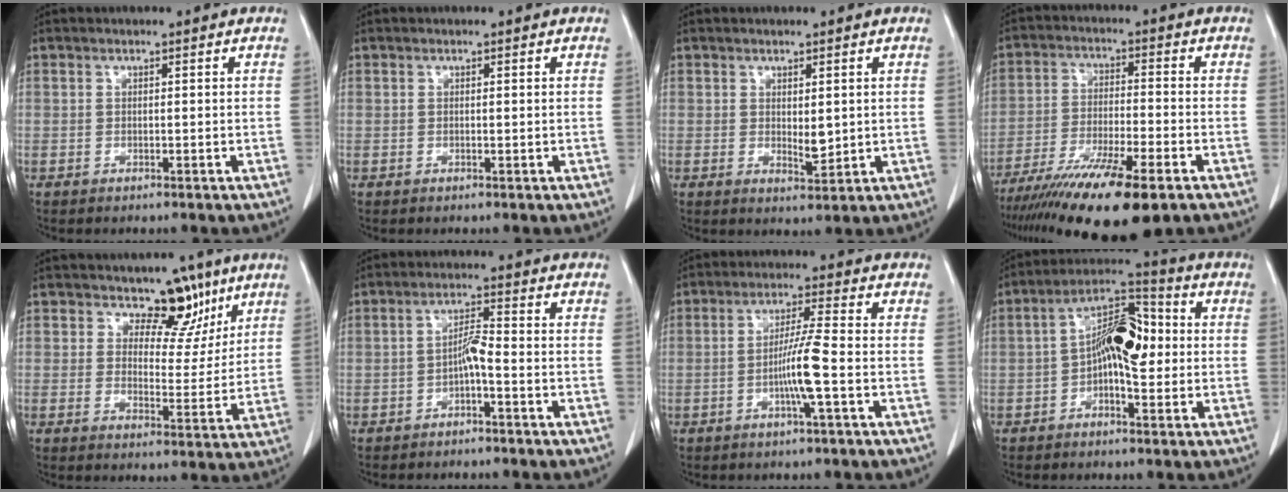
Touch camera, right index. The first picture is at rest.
{"total": 0.0}
{"total": 2.8, "force": [0.3, 1.0, 2.5], "torque": [-0.043, -0.009, 0.011]}
{"total": 15.3, "force": [-10.6, 1.9, 10.9], "torque": [-0.189, -0.038, -0.180]}
{"total": 6.8, "force": [4.8, 4.0, 2.9], "torque": [-0.017, -0.010, 0.070]}
{"total": 3.2, "force": [-1.4, 0.3, 2.9], "torque": [-0.051, 0.008, -0.025]}
{"total": 6.4, "force": [-1.8, -0.7, 6.1], "torque": [-0.119, -0.002, -0.035]}
{"total": 10.0, "force": [-0.5, 3.9, 9.2], "torque": [-0.167, 0.034, -0.012]}